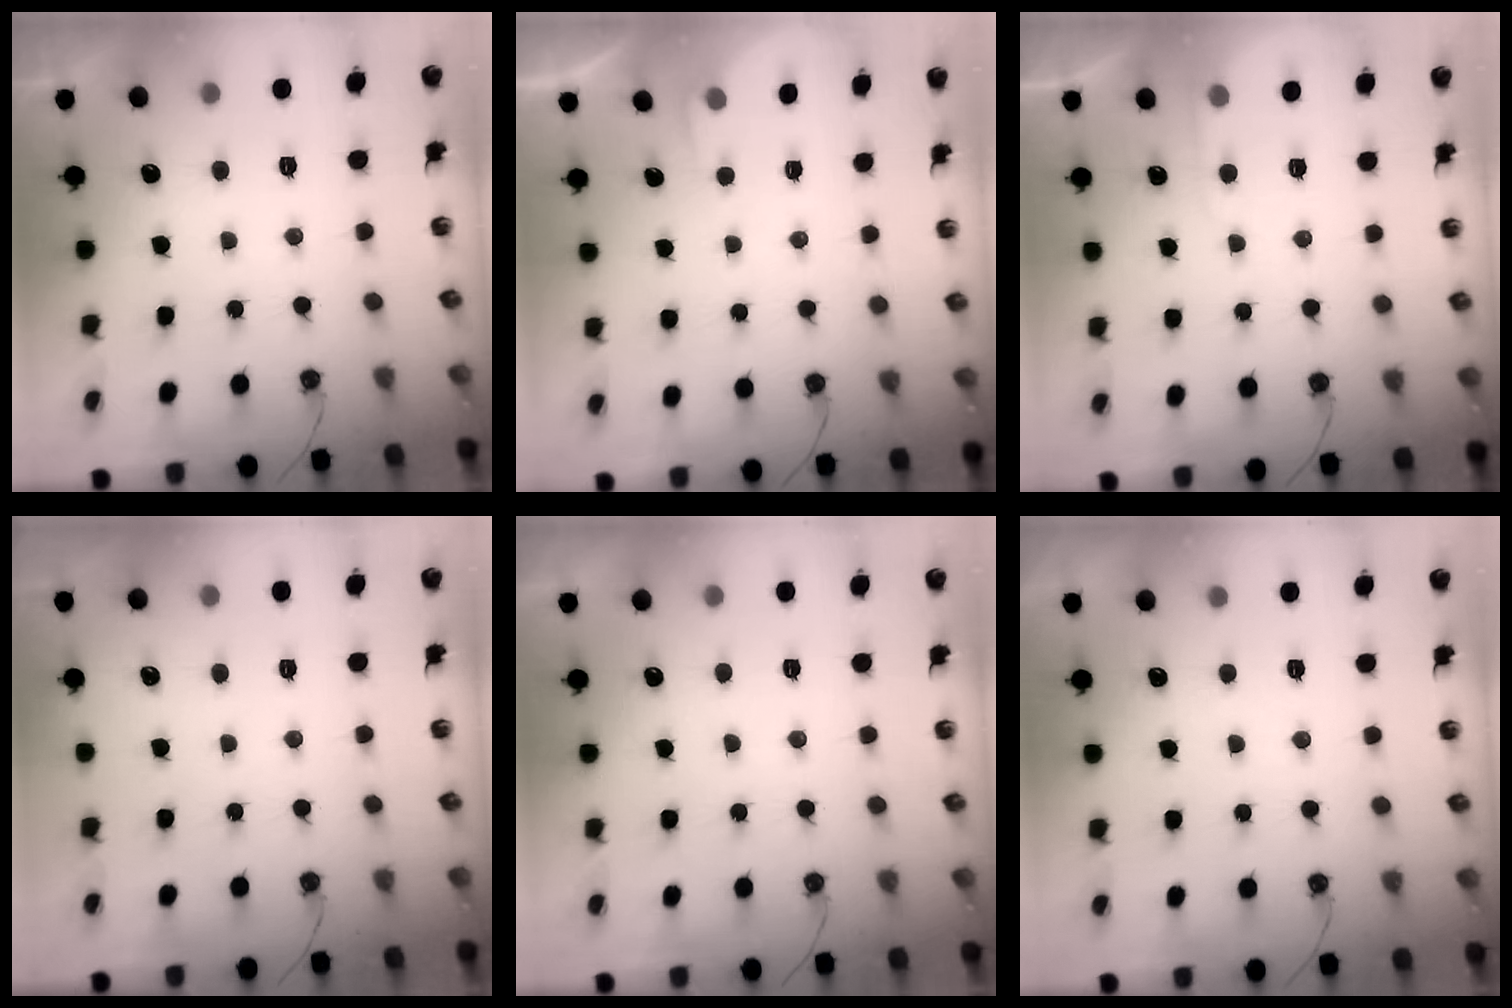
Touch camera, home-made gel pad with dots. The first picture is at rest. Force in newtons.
{"total": 2.0, "press": 2.0, "slide": 0.4}
{"total": 4.8, "press": 4.8, "slide": 0.6}
{"total": 2.5, "press": 2.5, "slide": 0.3}
{"total": 1.8, "press": 1.8, "slide": 0.4}
{"total": 2.9, "press": 2.9, "slide": 0.5}